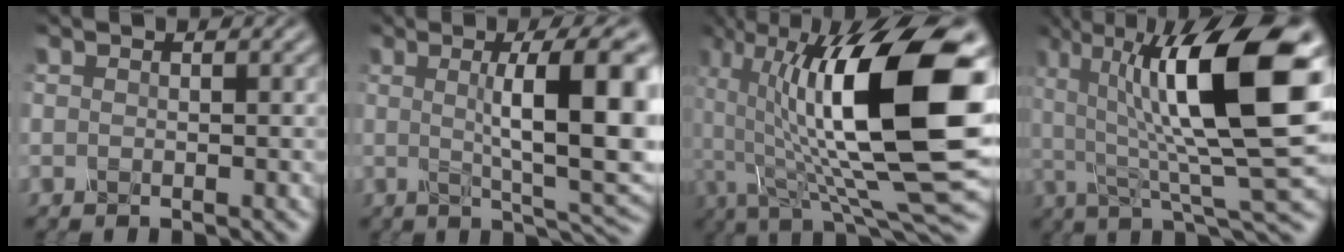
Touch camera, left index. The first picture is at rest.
{"total": 11.4, "force": [1.3, 2.7, 11.0], "torque": [-0.132, 0.009, 0.024]}
{"total": 16.5, "force": [1.5, 5.6, 15.4], "torque": [-0.250, 0.011, 0.021]}
{"total": 14.1, "force": [3.6, 3.8, 13.1], "torque": [-0.209, 0.007, 0.059]}